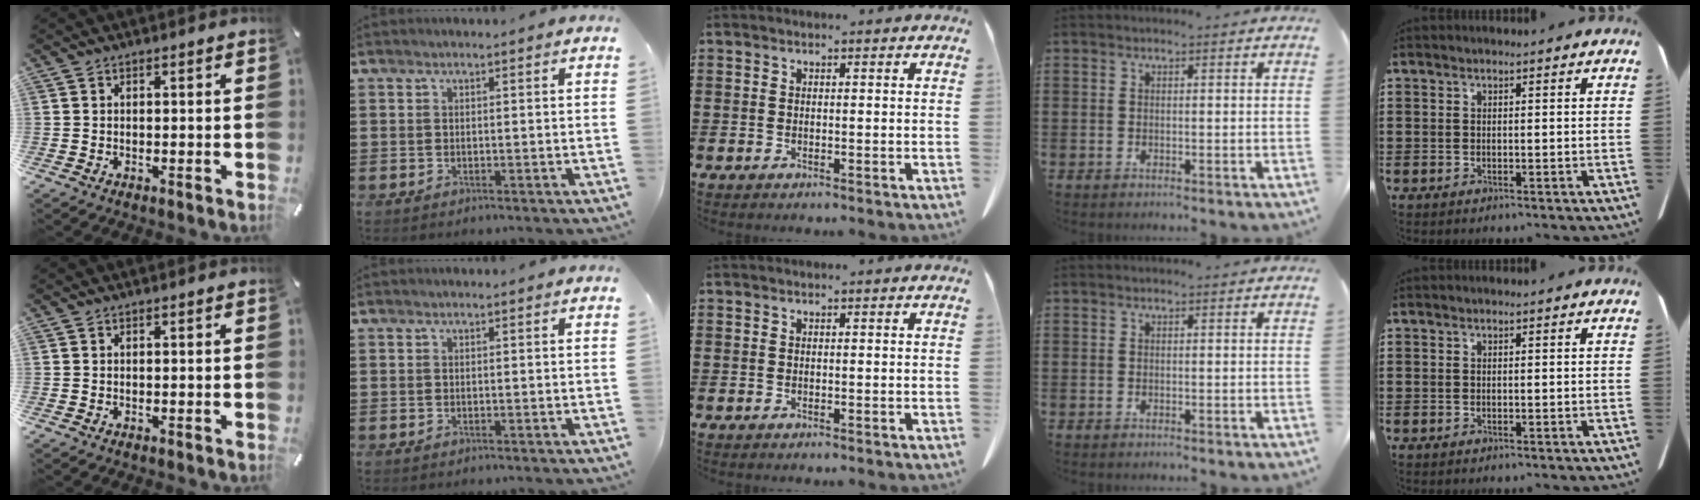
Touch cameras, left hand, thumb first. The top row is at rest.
{}